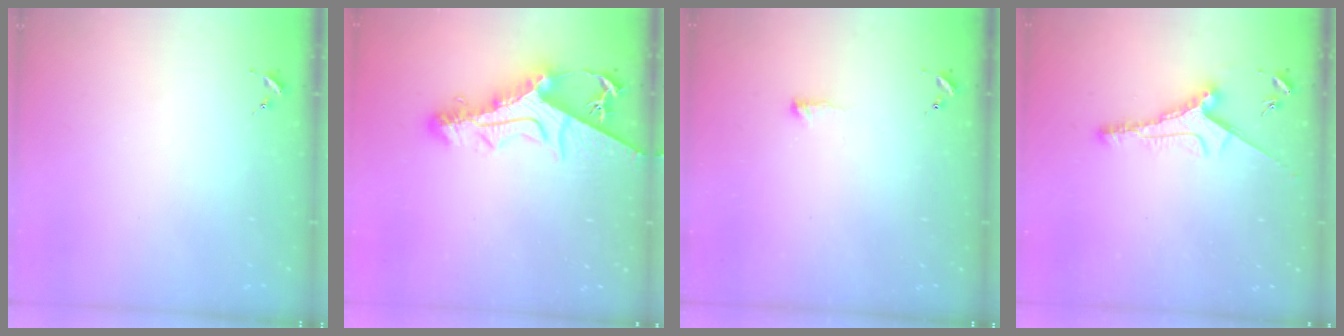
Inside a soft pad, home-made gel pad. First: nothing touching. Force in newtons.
{"total": 13.4, "press": 13.3, "slide": 1.4}
{"total": 4.2, "press": 4.1, "slide": 0.8}
{"total": 8.6, "press": 8.6, "slide": 0.5}